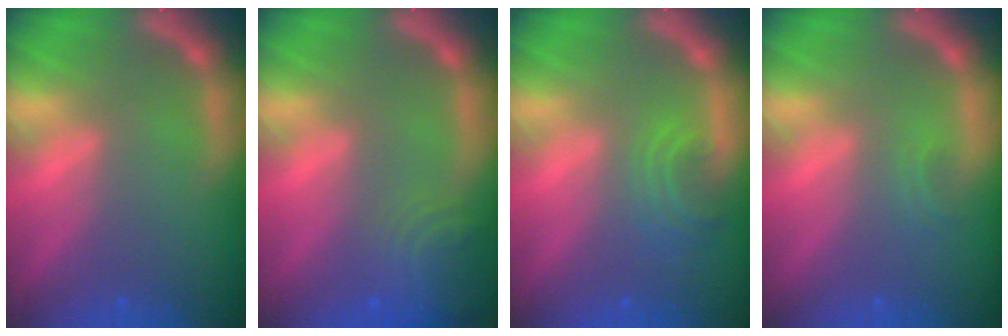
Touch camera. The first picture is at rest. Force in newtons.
{"total": 5.0}
{"total": 2.9}
{"total": 0.9}